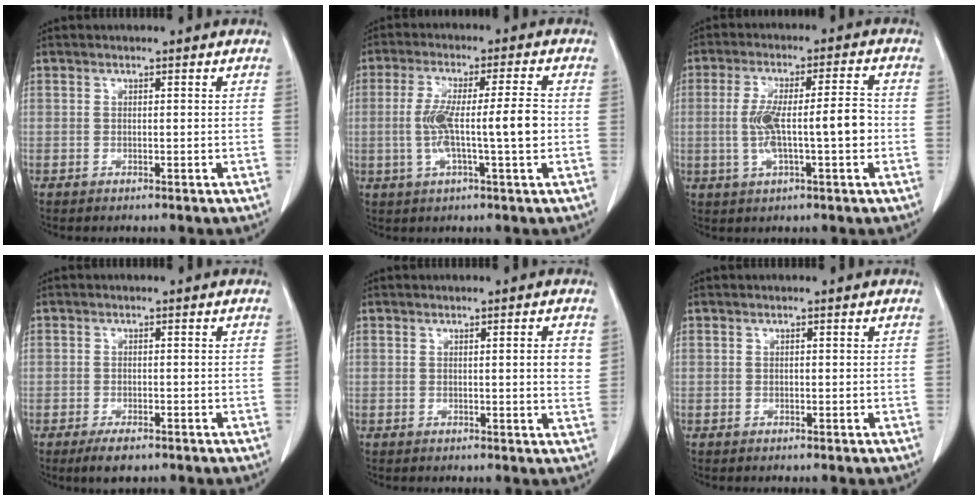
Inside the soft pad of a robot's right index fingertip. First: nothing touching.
{"total": 9.5, "force": [-0.9, 0.4, 9.4], "torque": [-0.174, 0.011, -0.018]}
{"total": 9.7, "force": [-1.0, 1.7, 9.5], "torque": [-0.176, 0.020, -0.016]}
{"total": 3.0, "force": [-2.0, 1.2, 1.8], "torque": [-0.035, -0.004, -0.028]}
{"total": 3.0, "force": [0.8, 0.3, 2.9], "torque": [-0.037, -0.002, 0.008]}
{"total": 0.0}